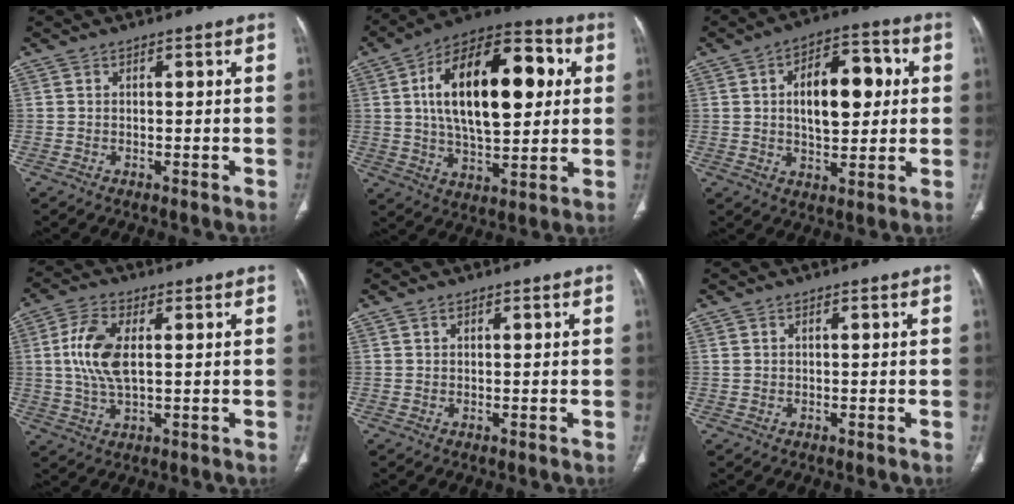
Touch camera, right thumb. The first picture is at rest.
{"total": 24.7, "force": [4.8, 12.1, 20.9], "torque": [-0.314, 0.012, 0.069]}
{"total": 14.0, "force": [2.2, 7.4, 11.6], "torque": [-0.149, 0.015, 0.033]}
{"total": 9.5, "force": [1.4, 4.4, 8.2], "torque": [-0.183, 0.001, 0.029]}
{"total": 0.6, "force": [0.4, 0.4, 0.3], "torque": [-0.005, 0.001, 0.007]}
{"total": 0.6, "force": [0.2, 0.4, 0.4], "torque": [-0.008, 0.007, 0.008]}